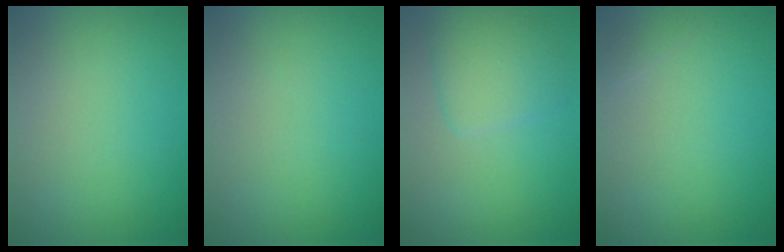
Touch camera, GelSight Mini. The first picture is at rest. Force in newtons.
{"total": 0.0}
{"total": 3.3, "press": 3.3, "slide": 0.1}
{"total": 0.5, "press": 0.5, "slide": 0.1}